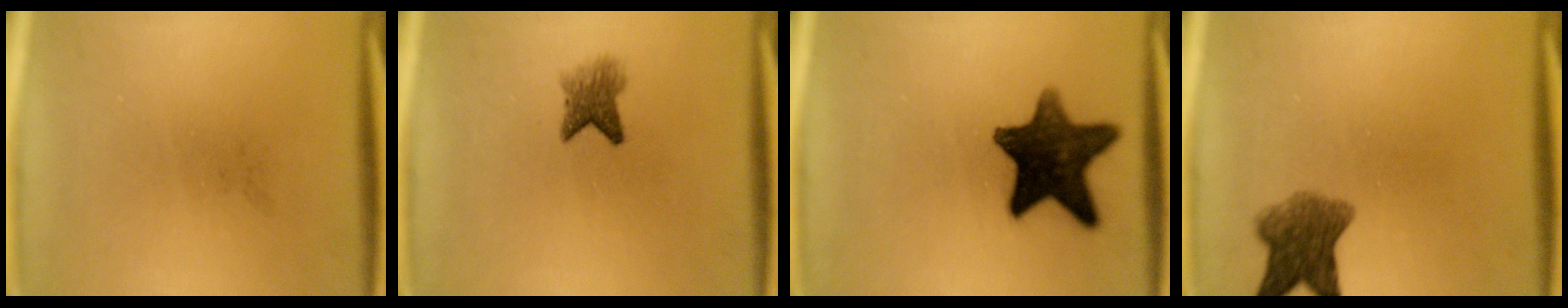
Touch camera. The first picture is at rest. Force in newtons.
{"total": 3.2}
{"total": 13.5}
{"total": 6.5}